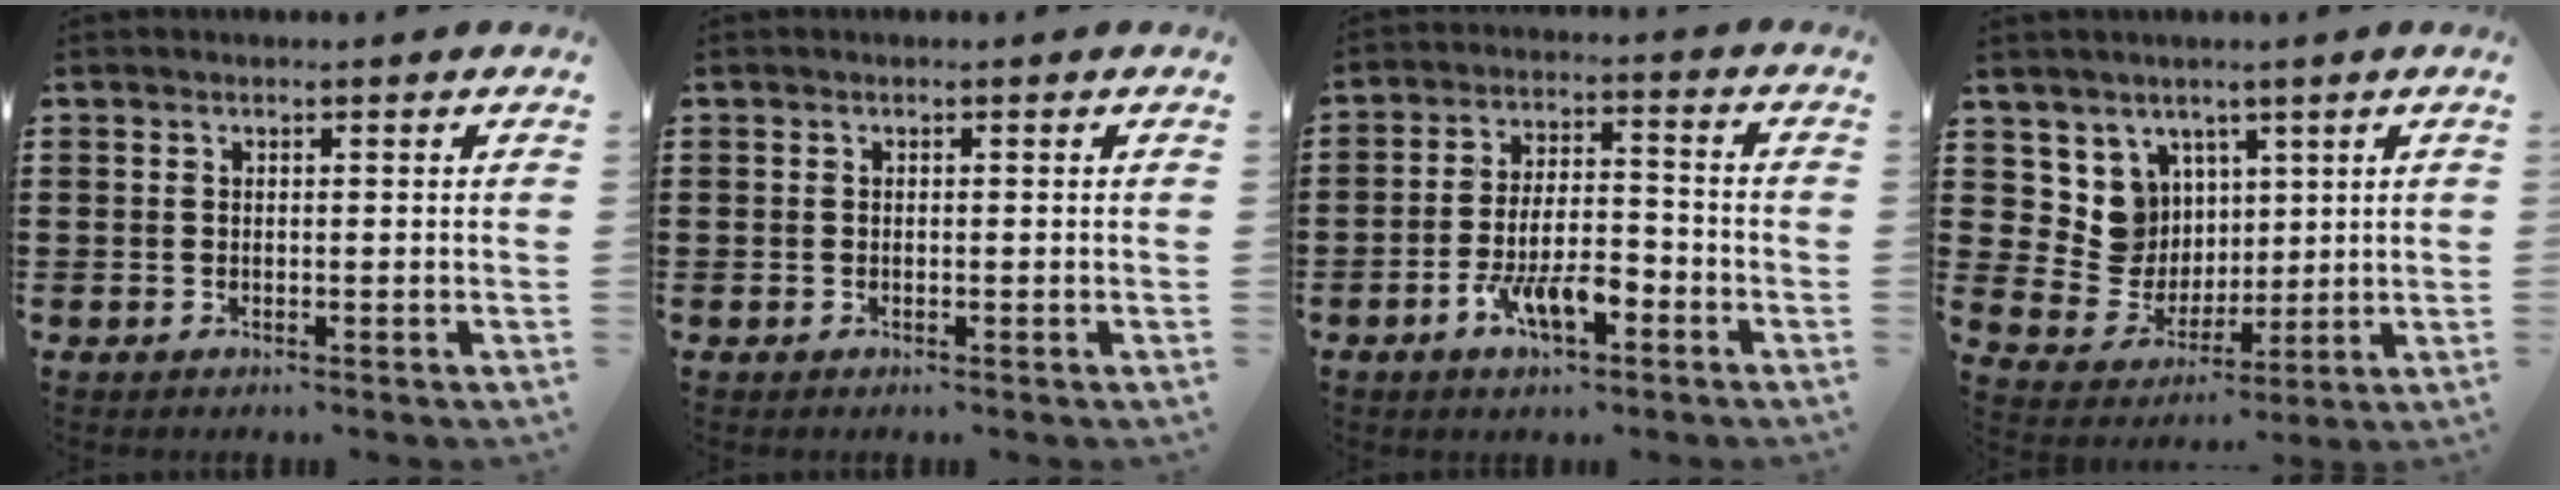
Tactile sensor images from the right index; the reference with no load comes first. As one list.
[{"total": 0.0}, {"total": 8.0, "force": [-4.3, 3.0, 6.1], "torque": [-0.121, 0.006, -0.079]}, {"total": 8.1, "force": [3.3, 7.3, 1.3], "torque": [-0.061, -0.017, 0.070]}]